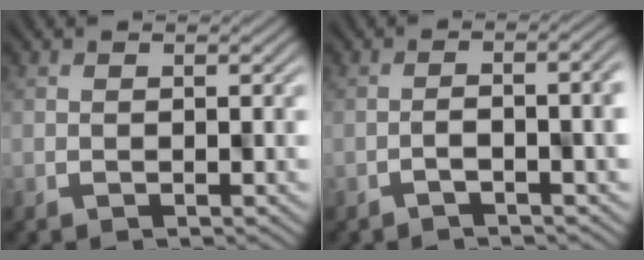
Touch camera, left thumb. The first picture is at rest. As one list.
[{"total": 2.9, "force": [-1.4, 0.5, 2.5], "torque": [-0.021, 0.014, -0.028]}]